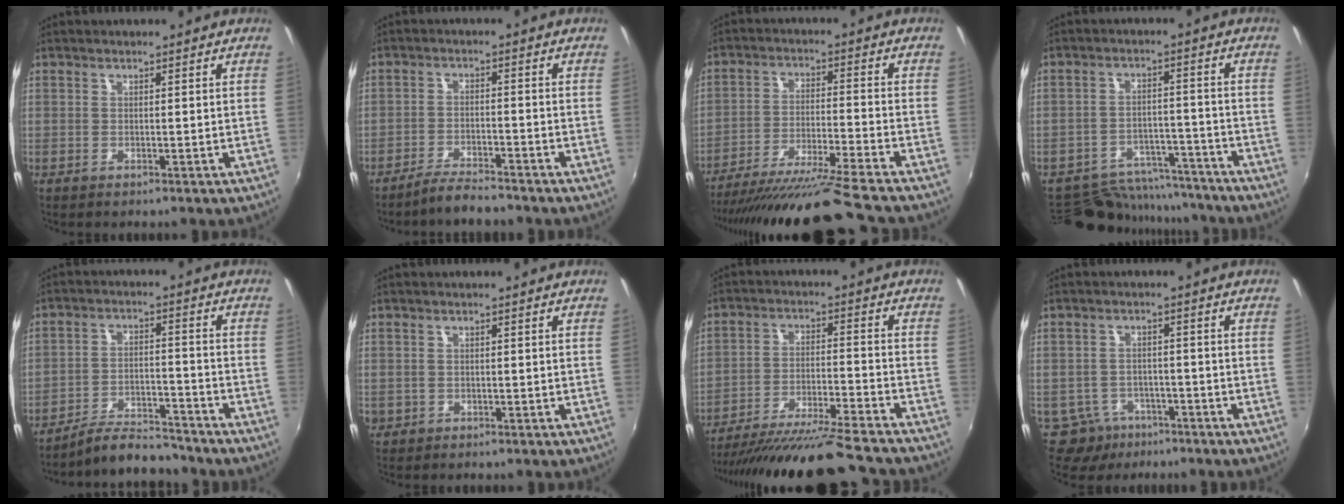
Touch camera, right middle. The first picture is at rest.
{"total": 5.1, "force": [-4.6, 0.6, 2.0], "torque": [-0.059, -0.004, -0.083]}
{"total": 17.5, "force": [-15.7, -2.0, 7.5], "torque": [-0.147, -0.037, -0.260]}
{"total": 14.7, "force": [-13.2, 5.5, 3.4], "torque": [-0.083, 0.028, -0.180]}
{"total": 8.6, "force": [-8.2, 1.3, 2.1], "torque": [-0.058, 0.007, -0.131]}
{"total": 2.0, "force": [-0.3, 1.9, 0.6], "torque": [-0.012, -0.004, -0.003]}
{"total": 20.5, "force": [-18.5, 0.8, 8.8], "torque": [-0.167, -0.043, -0.285]}
{"total": 6.4, "force": [-4.0, 4.8, 1.1], "torque": [-0.036, 0.008, -0.058]}